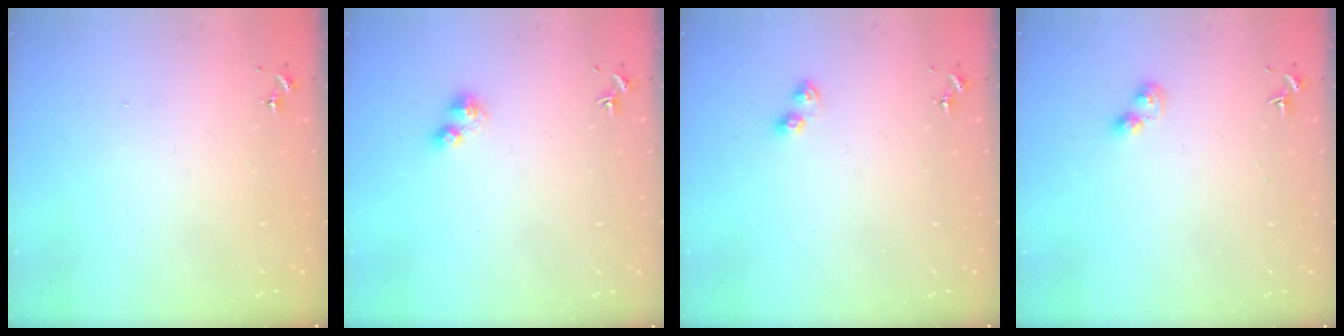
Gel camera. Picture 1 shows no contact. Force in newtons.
{"total": 3.7, "press": 3.7, "slide": 0.6}
{"total": 4.2, "press": 4.2, "slide": 0.4}
{"total": 3.4, "press": 3.4, "slide": 0.4}